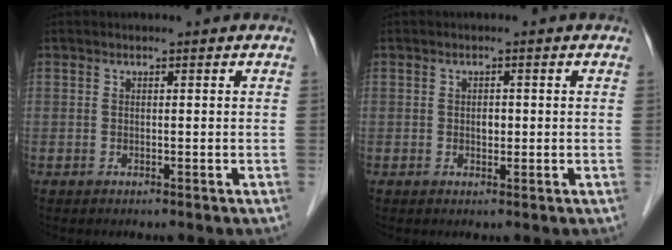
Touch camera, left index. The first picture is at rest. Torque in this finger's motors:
{"motor_torque": [0.10, 0.07, 0.01, 0.00]}